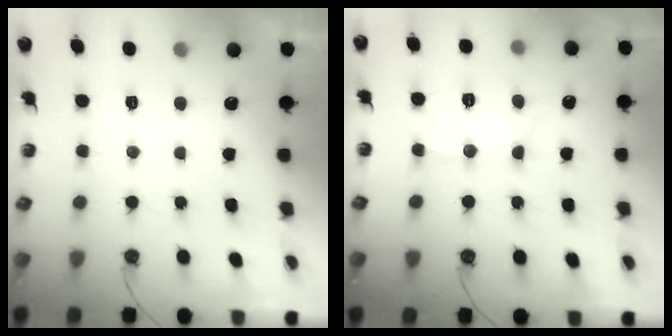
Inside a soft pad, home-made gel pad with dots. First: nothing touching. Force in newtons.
{"total": 12.0, "press": 11.9, "slide": 1.2}